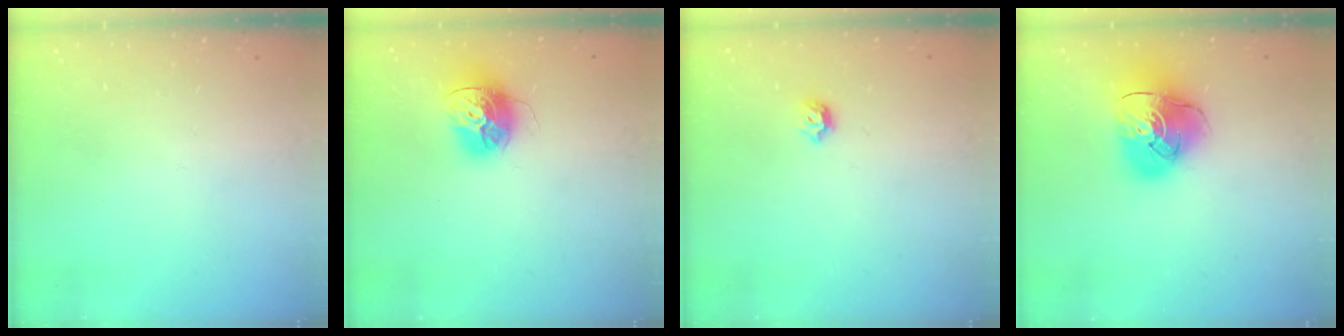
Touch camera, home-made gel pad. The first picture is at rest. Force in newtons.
{"total": 15.0, "press": 14.9, "slide": 1.3}
{"total": 6.1, "press": 6.0, "slide": 1.1}
{"total": 13.9, "press": 13.8, "slide": 1.7}